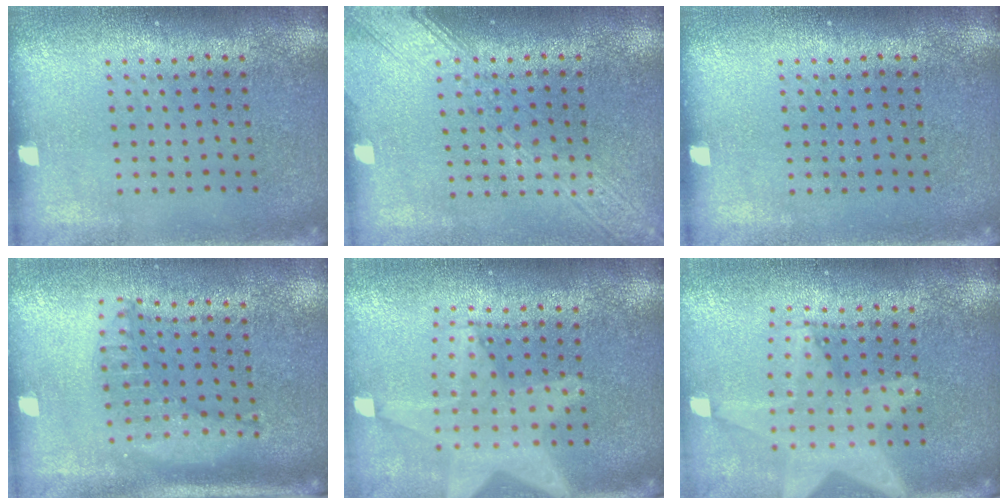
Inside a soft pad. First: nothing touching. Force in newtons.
{"total": 3.3, "press": 3.2, "slide": 0.4}
{"total": 0.0}
{"total": 1.2, "press": 1.2, "slide": 0.2}
{"total": 2.2, "press": 1.8, "slide": 1.2}
{"total": 2.2, "press": 1.8, "slide": 1.2}